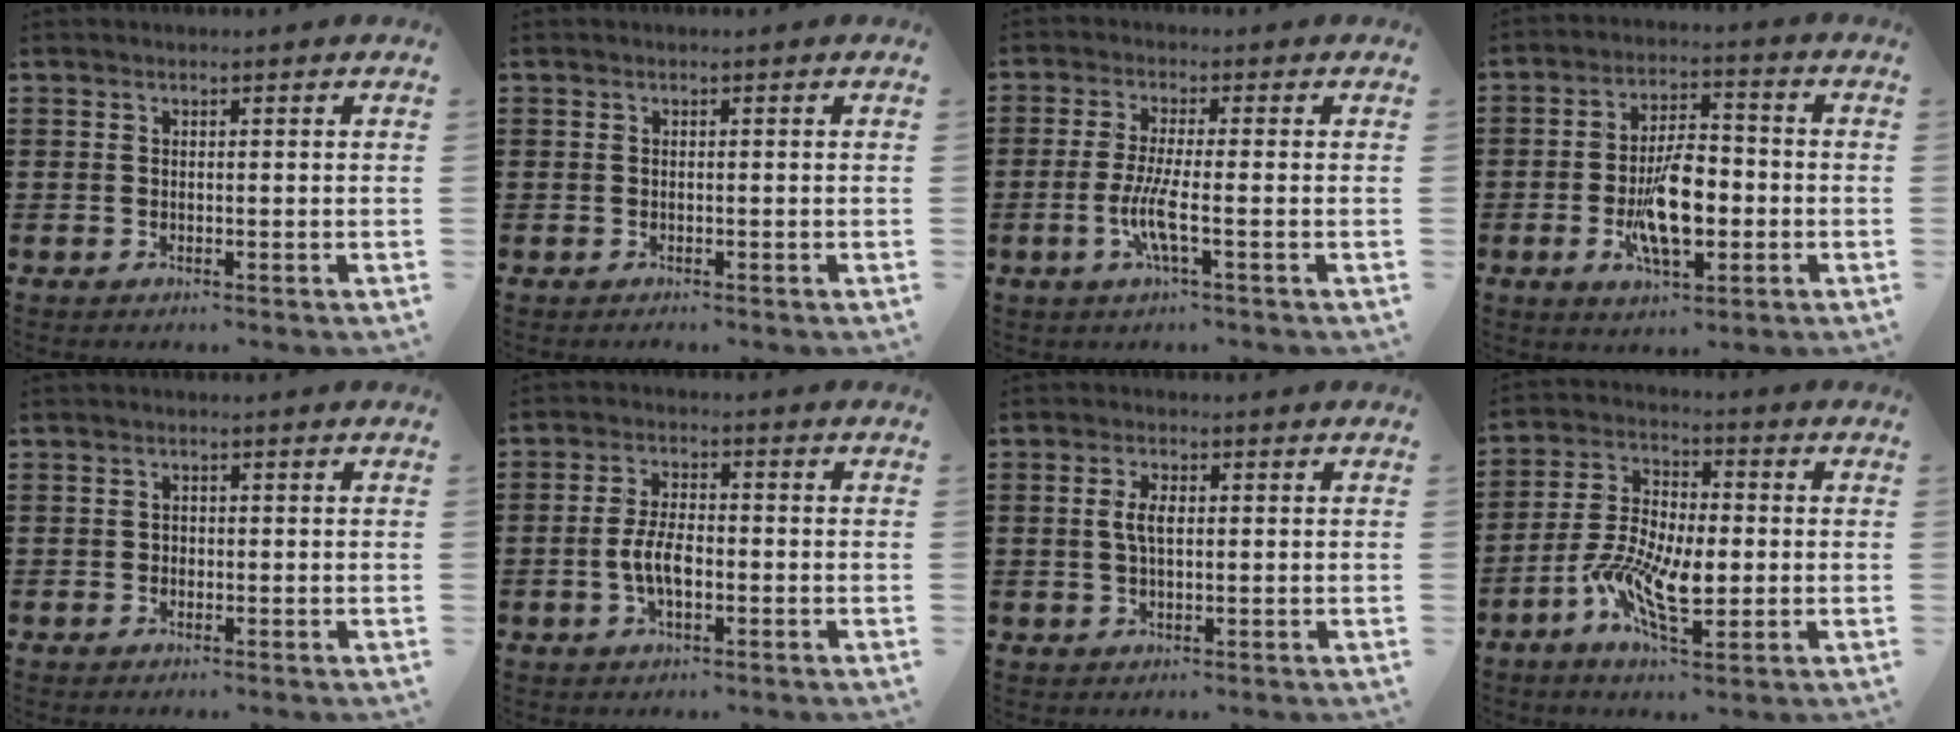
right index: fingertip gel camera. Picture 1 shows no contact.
{"total": 0.0}
{"total": 5.6, "force": [-1.6, 0.5, 5.4], "torque": [-0.120, -0.016, -0.038]}
{"total": 10.2, "force": [-2.4, 4.4, 8.9], "torque": [-0.178, -0.008, -0.046]}
{"total": 0.9, "force": [-0.3, 0.8, 0.4], "torque": [-0.010, 0.000, -0.008]}
{"total": 5.1, "force": [-1.2, 2.2, 4.5], "torque": [-0.106, -0.003, -0.029]}
{"total": 3.3, "force": [0.3, 1.3, 3.1], "torque": [-0.062, 0.006, 0.004]}
{"total": 9.4, "force": [-3.1, 4.0, 8.0], "torque": [-0.172, -0.003, -0.058]}